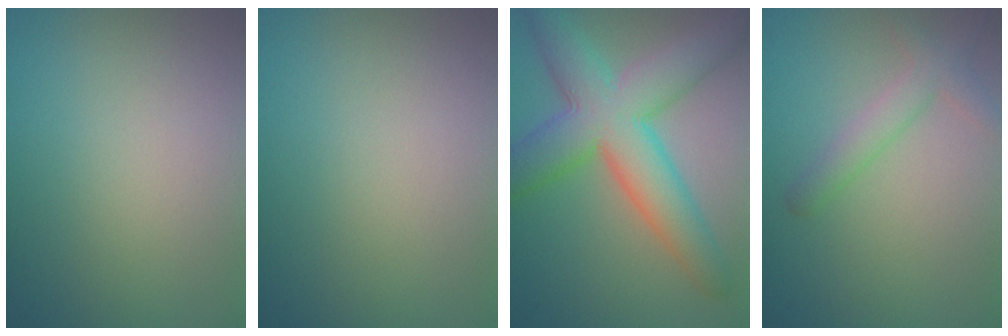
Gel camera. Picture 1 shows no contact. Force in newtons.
{"total": 0.0}
{"total": 9.4, "press": 9.3, "slide": 0.5}
{"total": 2.5, "press": 2.5, "slide": 0.1}